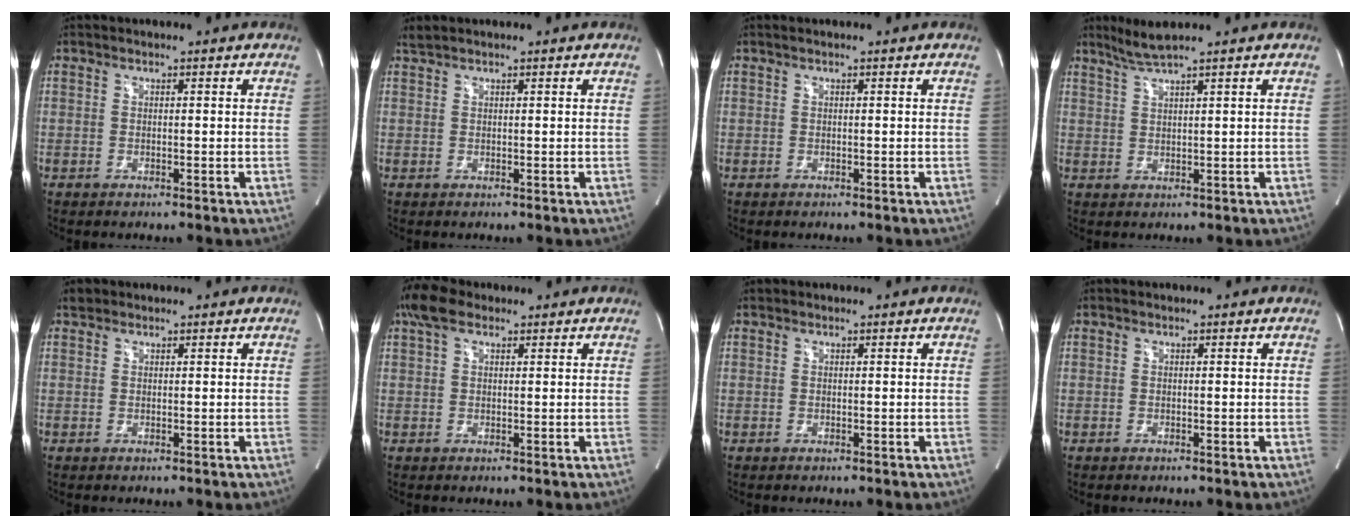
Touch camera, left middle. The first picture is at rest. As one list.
[{"total": 1.0, "force": [0.9, -0.2, 0.1], "torque": [-0.010, 0.011, 0.026]}, {"total": 0.5, "force": [0.4, 0.0, 0.3], "torque": [-0.011, 0.012, 0.009]}, {"total": 3.4, "force": [2.8, -1.0, 1.7], "torque": [-0.043, -0.001, 0.063]}, {"total": 1.0, "force": [0.8, 0.6, 0.1], "torque": [-0.003, 0.011, 0.012]}, {"total": 4.8, "force": [3.1, 2.3, 2.8], "torque": [-0.070, 0.033, 0.062]}, {"total": 0.0}, {"total": 0.0}]